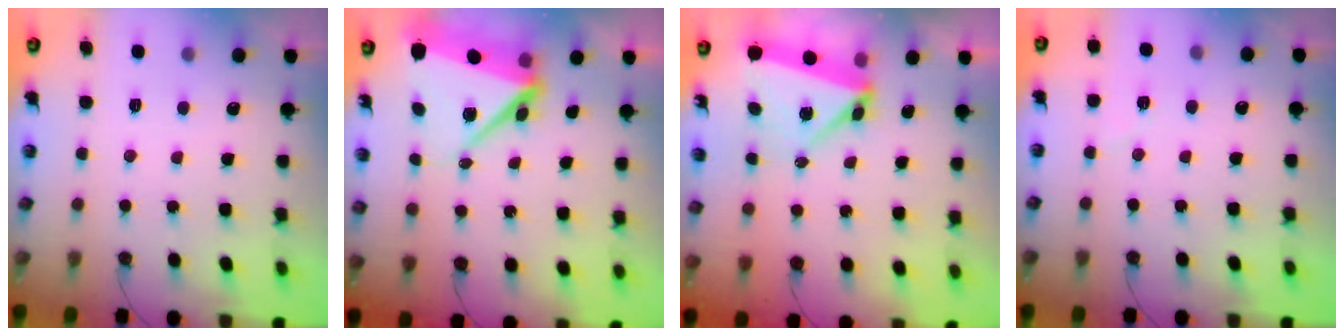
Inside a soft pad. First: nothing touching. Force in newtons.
{"total": 10.0, "press": 9.9, "slide": 1.6}
{"total": 5.7, "press": 5.2, "slide": 2.4}
{"total": 5.0, "press": 4.3, "slide": 2.7}